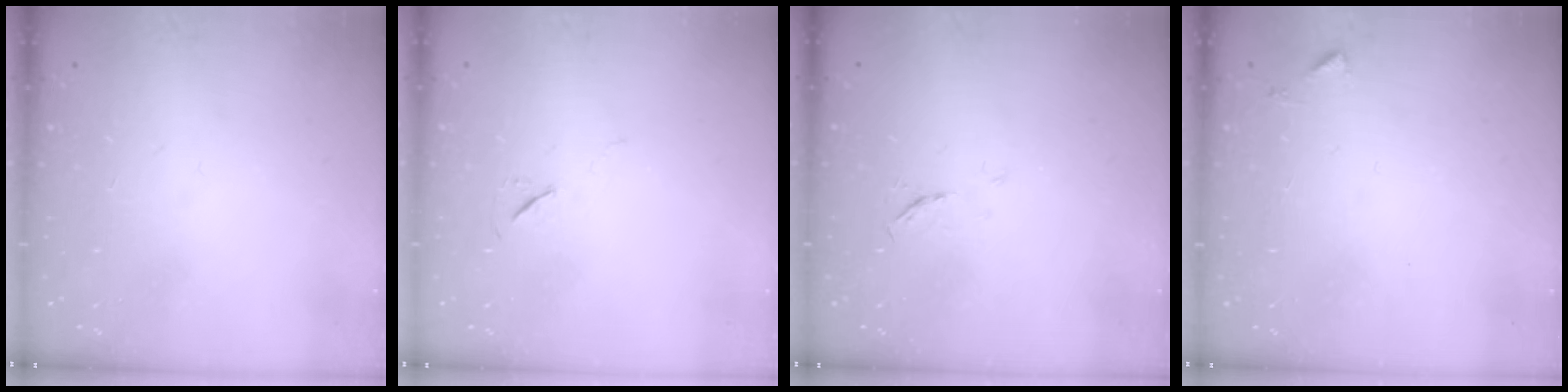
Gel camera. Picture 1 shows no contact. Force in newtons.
{"total": 6.4, "press": 5.8, "slide": 2.5}
{"total": 3.9, "press": 3.8, "slide": 0.7}
{"total": 3.2, "press": 3.2, "slide": 0.3}